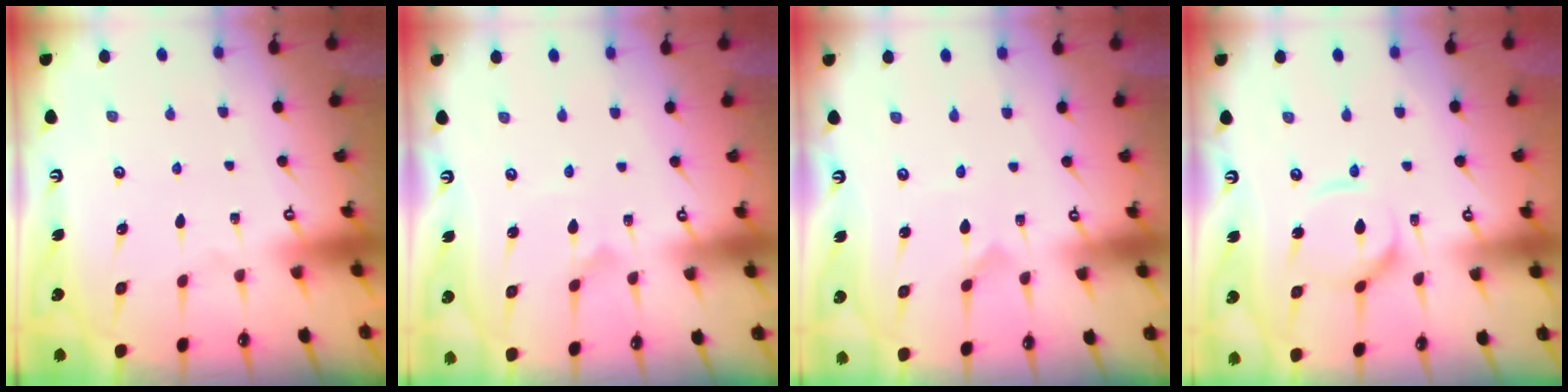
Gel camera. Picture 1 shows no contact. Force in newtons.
{"total": 0.7, "press": 0.7, "slide": 0.0}
{"total": 0.0}
{"total": 8.3, "press": 8.2, "slide": 0.9}